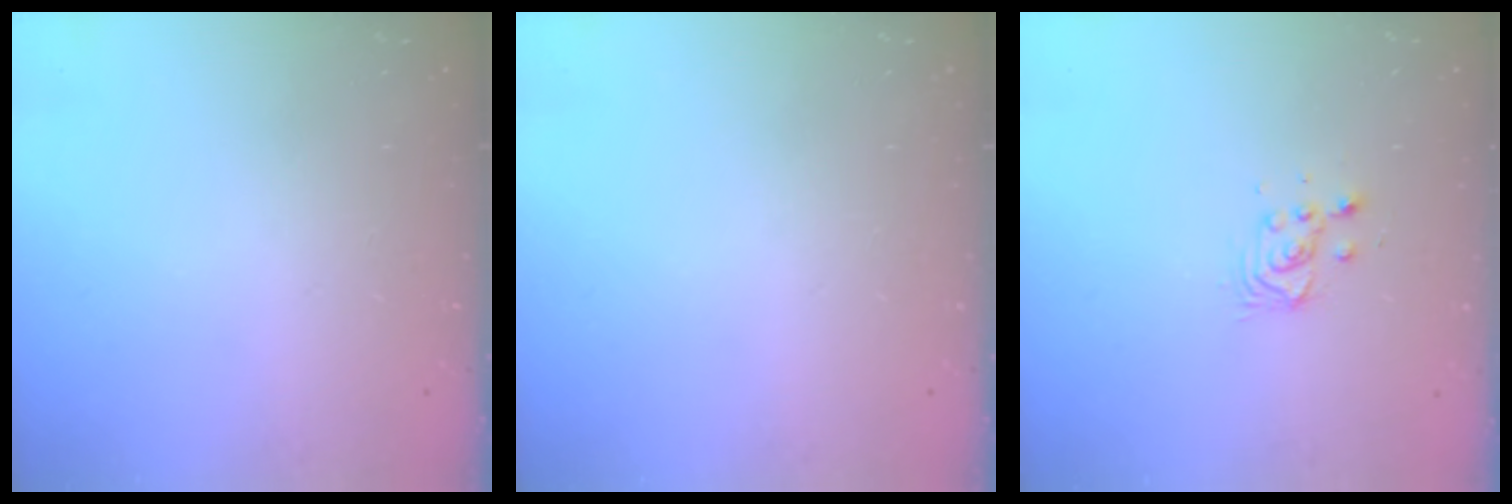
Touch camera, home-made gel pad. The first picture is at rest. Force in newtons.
{"total": 0.0}
{"total": 3.4, "press": 3.4, "slide": 0.4}